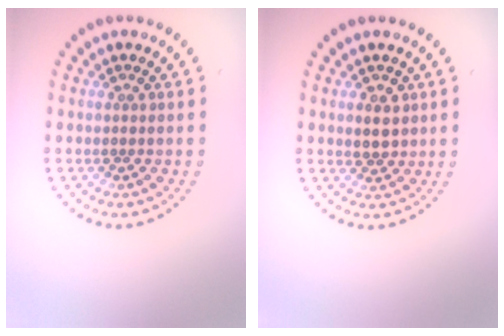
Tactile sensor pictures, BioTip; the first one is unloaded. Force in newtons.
{"total": 2.1, "press": 2.1, "slide": 0.6}